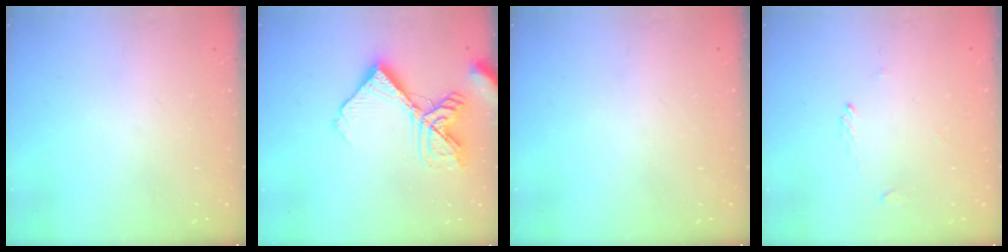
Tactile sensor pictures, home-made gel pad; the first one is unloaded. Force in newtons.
{"total": 14.7, "press": 14.6, "slide": 1.8}
{"total": 0.0}
{"total": 1.2, "press": 1.1, "slide": 0.3}